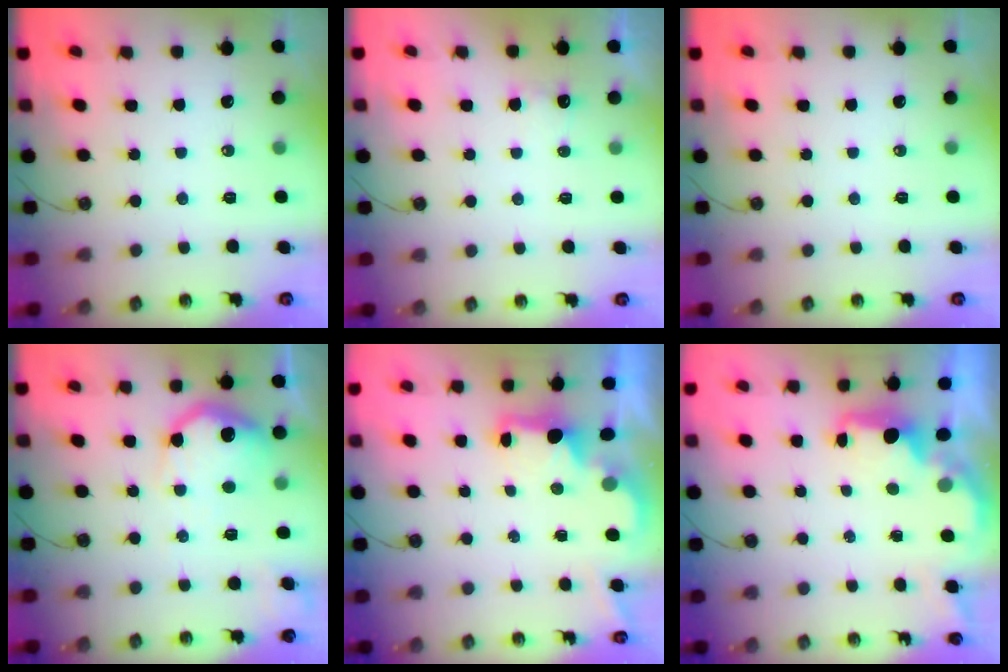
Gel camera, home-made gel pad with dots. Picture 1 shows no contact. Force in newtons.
{"total": 2.9, "press": 2.7, "slide": 0.9}
{"total": 0.0}
{"total": 16.0, "press": 15.9, "slide": 1.1}
{"total": 2.1, "press": 2.0, "slide": 0.8}
{"total": 2.1, "press": 2.0, "slide": 0.8}